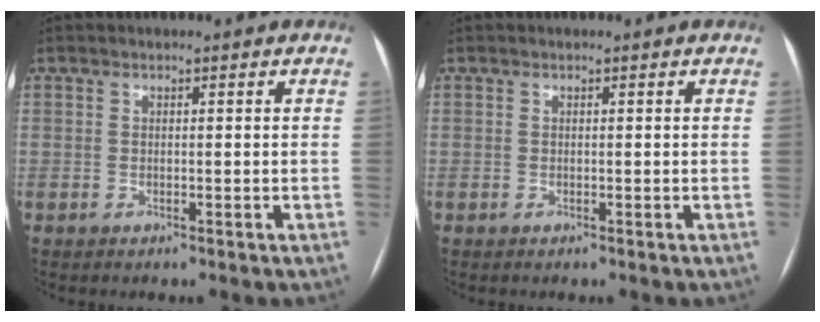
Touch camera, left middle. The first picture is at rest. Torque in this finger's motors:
{"motor_torque": [0.00, -0.01, 0.00, 0.00]}